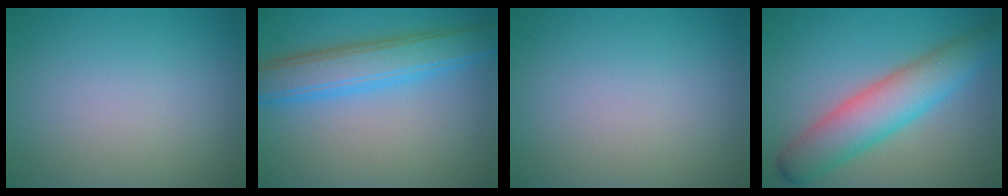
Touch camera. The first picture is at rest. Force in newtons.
{"total": 5.7, "press": 5.7, "slide": 0.2}
{"total": 0.0}
{"total": 6.7, "press": 6.7, "slide": 0.1}